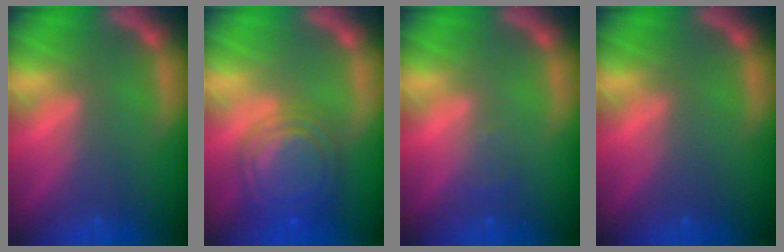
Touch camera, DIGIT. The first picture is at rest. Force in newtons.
{"total": 8.5}
{"total": 0.9}
{"total": 0.0}